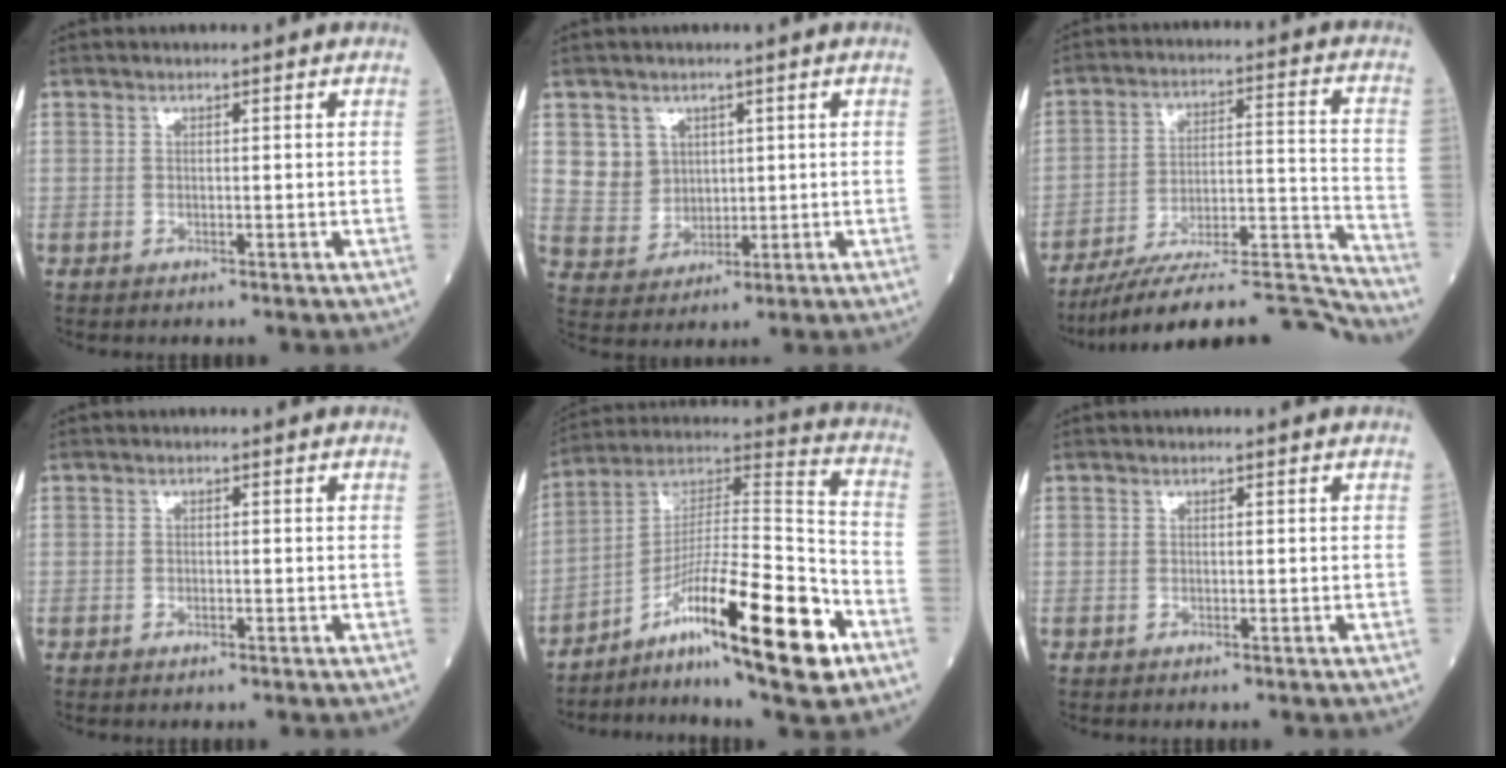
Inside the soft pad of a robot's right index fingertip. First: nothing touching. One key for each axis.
{"total": 5.4, "fx": 1.9, "fy": 4.9, "fz": 0.8, "tx": -0.022, "ty": 0.013, "tz": 0.046}
{"total": 20.2, "fx": -19.4, "fy": -0.2, "fz": 5.6, "tx": -0.061, "ty": 0.034, "tz": -0.293}
{"total": 0.7, "fx": -0.5, "fy": 0.2, "fz": 0.4, "tx": -0.007, "ty": 0.001, "tz": -0.008}
{"total": 20.5, "fx": -10.0, "fy": 2.2, "fz": 17.8, "tx": -0.311, "ty": 0.000, "tz": -0.165}
{"total": 0.0}